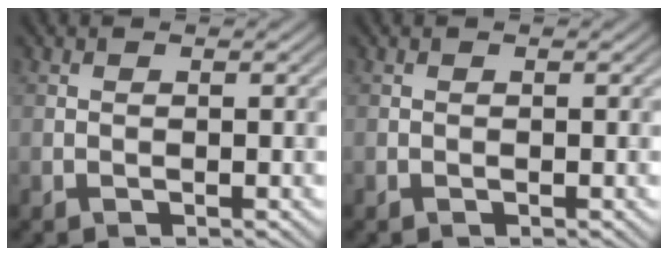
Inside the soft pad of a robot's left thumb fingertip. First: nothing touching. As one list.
[{"total": 0.0}]